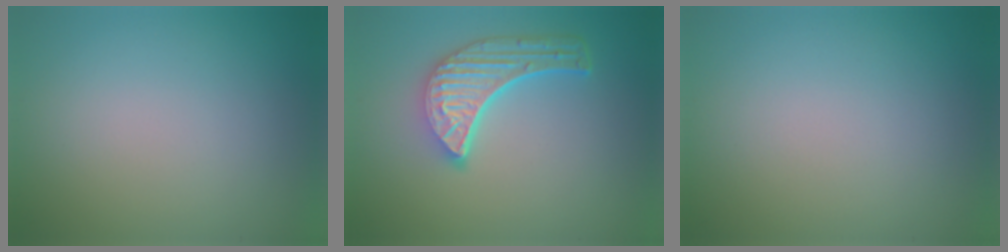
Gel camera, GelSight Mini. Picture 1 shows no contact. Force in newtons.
{"total": 5.7, "press": 4.2, "slide": 3.8}
{"total": 0.0}